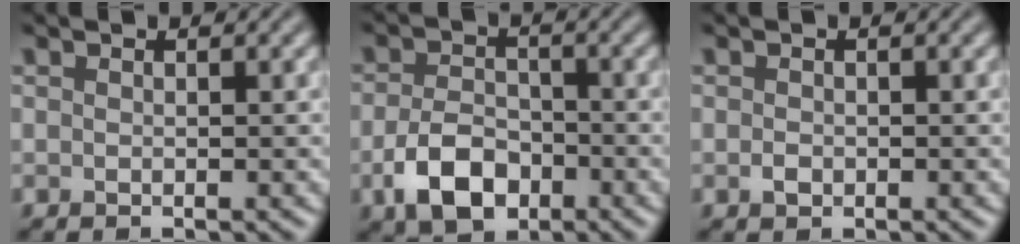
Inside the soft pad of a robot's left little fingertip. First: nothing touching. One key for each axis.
{"total": 5.2, "fx": -2.4, "fy": 3.3, "fz": 3.2, "tx": -0.063, "ty": -0.005, "tz": -0.048}
{"total": 1.0, "fx": -0.4, "fy": 0.8, "fz": 0.5, "tx": -0.011, "ty": -0.003, "tz": -0.010}